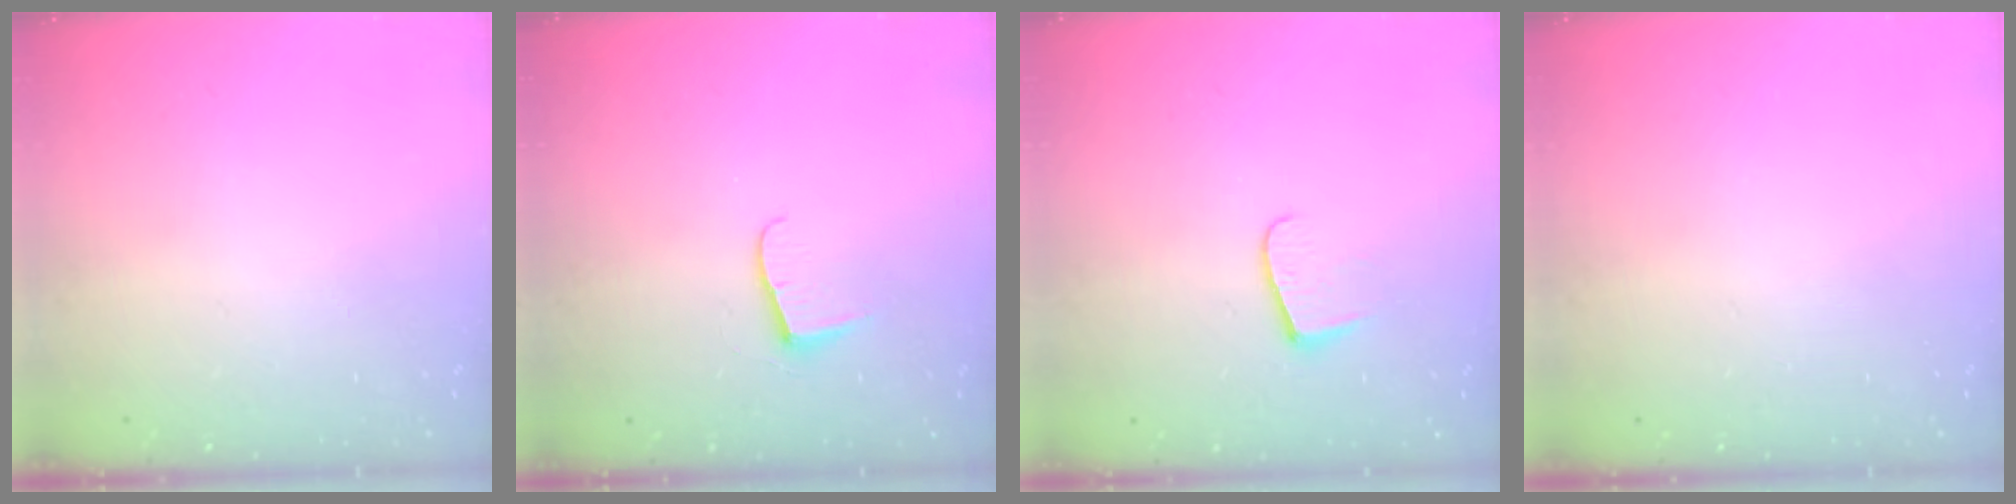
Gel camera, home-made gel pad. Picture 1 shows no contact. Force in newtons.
{"total": 6.2, "press": 6.2, "slide": 0.5}
{"total": 7.7, "press": 7.7, "slide": 0.6}
{"total": 0.0}